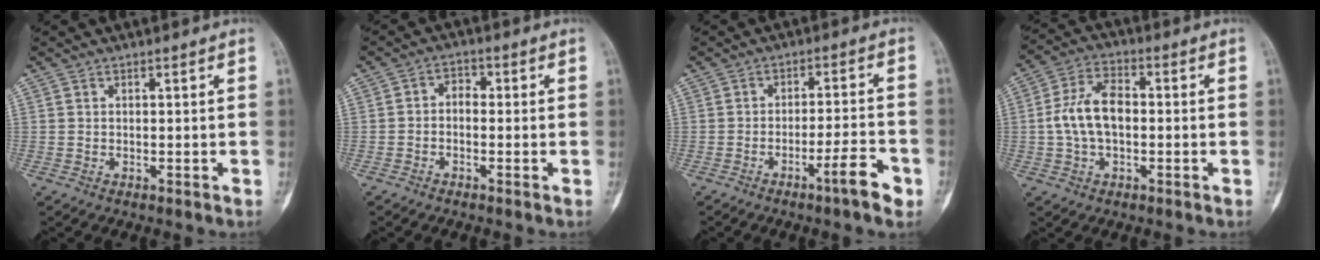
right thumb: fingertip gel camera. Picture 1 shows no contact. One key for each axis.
{"total": 2.9, "fx": -0.6, "fy": 2.1, "fz": 1.8, "tx": -0.010, "ty": 0.017, "tz": -0.023}
{"total": 7.0, "fx": -3.9, "fy": 0.8, "fz": 5.7, "tx": -0.089, "ty": 0.026, "tz": -0.058}
{"total": 9.6, "fx": -0.4, "fy": 5.8, "fz": 7.7, "tx": -0.139, "ty": 0.025, "tz": -0.015}